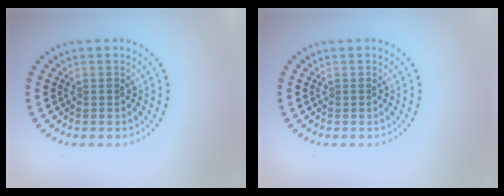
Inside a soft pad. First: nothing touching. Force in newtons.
{"total": 0.0}